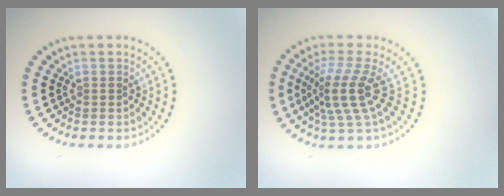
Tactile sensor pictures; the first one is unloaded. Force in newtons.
{"total": 4.2, "press": 3.0, "slide": 2.9}